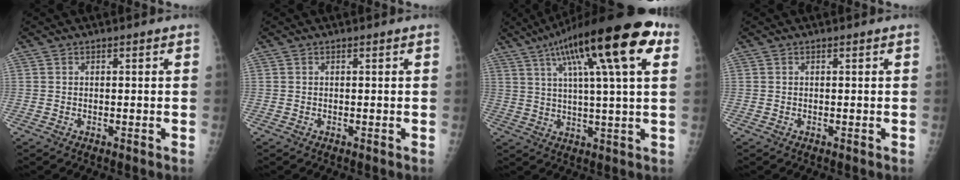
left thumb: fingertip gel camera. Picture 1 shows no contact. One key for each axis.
{"total": 0.0}
{"total": 22.0, "fx": 9.9, "fy": 4.5, "fz": 19.2, "tx": -0.299, "ty": 0.010, "tz": 0.149}
{"total": 0.0}